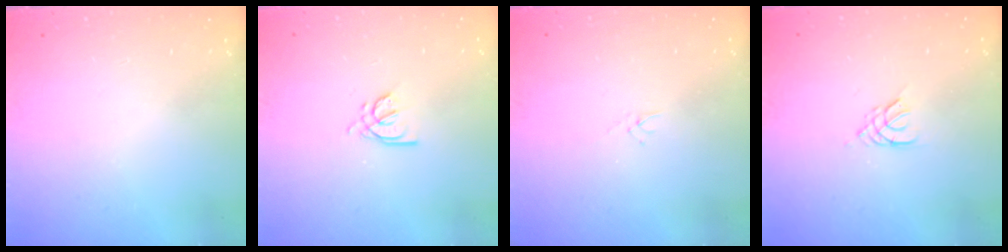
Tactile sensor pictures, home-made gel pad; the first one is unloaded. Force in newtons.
{"total": 3.9, "press": 3.9, "slide": 0.7}
{"total": 1.0, "press": 1.0, "slide": 0.3}
{"total": 2.6, "press": 2.5, "slide": 0.5}